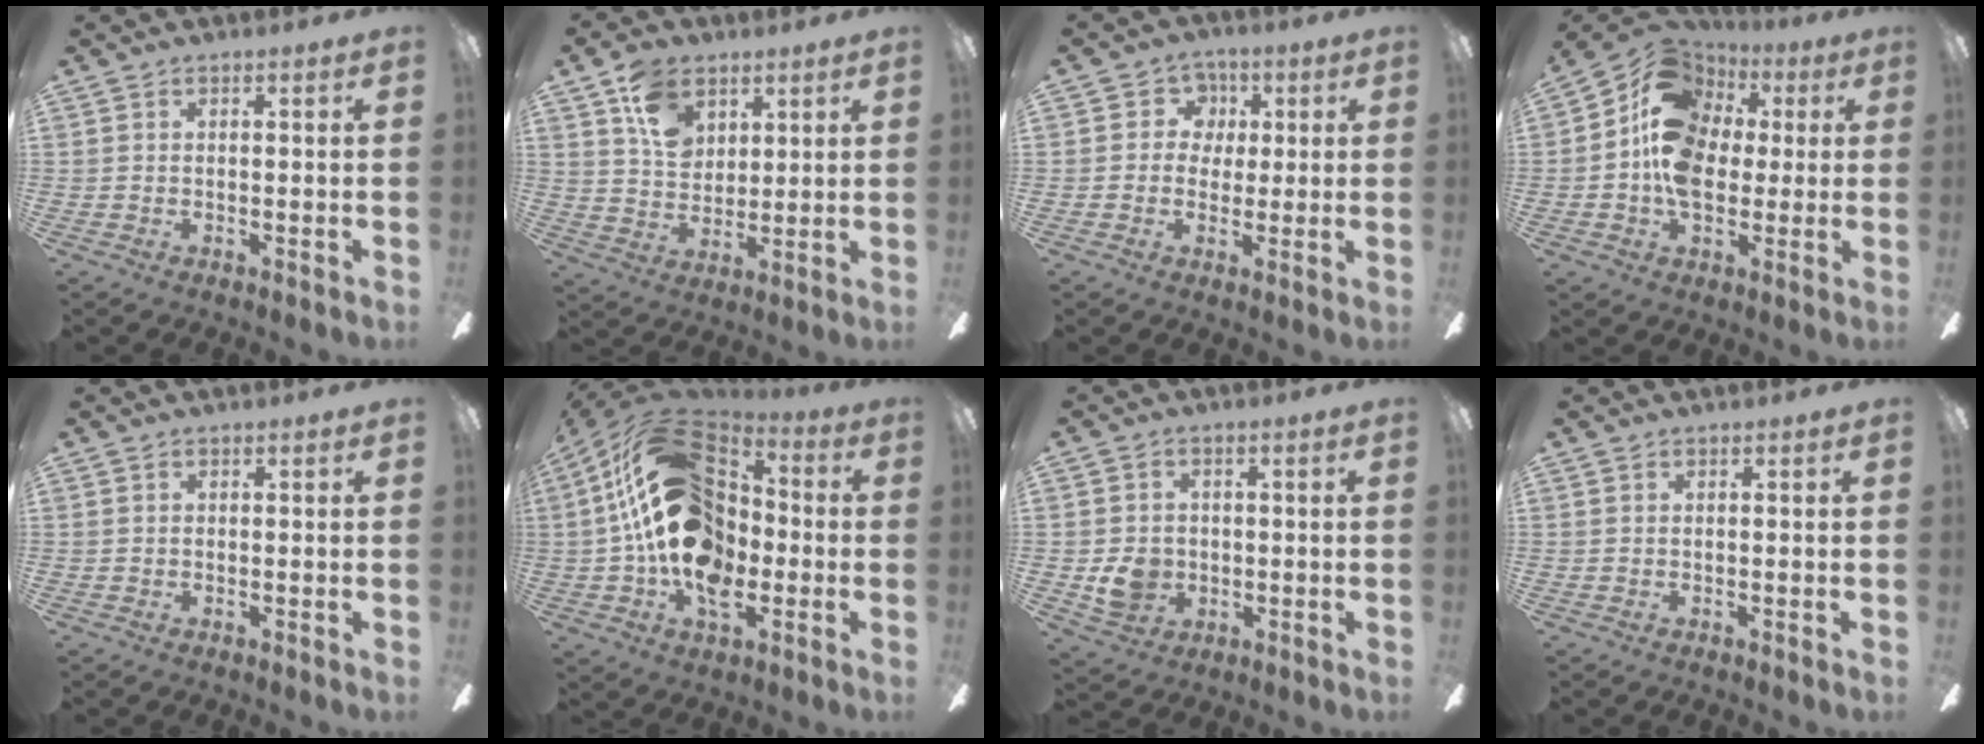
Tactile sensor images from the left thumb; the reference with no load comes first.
{"total": 11.0, "force": [5.6, 7.9, 5.3], "torque": [-0.085, -0.007, 0.106]}
{"total": 4.8, "force": [0.2, 4.7, 1.1], "torque": [-0.020, 0.010, 0.000]}
{"total": 15.1, "force": [1.5, 11.6, 9.6], "torque": [-0.190, 0.009, 0.028]}
{"total": 0.0}
{"total": 26.1, "force": [1.5, 17.5, 19.2], "torque": [-0.373, 0.014, 0.030]}
{"total": 7.1, "force": [-0.9, 6.4, 3.1], "torque": [-0.056, 0.007, -0.014]}
{"total": 0.0}